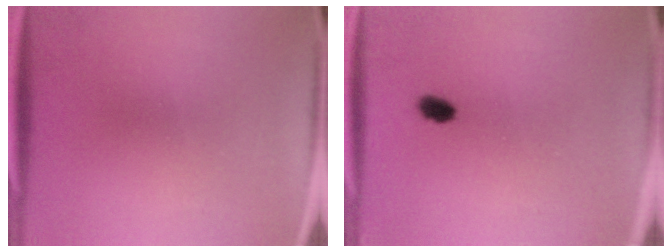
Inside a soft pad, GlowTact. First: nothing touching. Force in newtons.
{"total": 2.3}